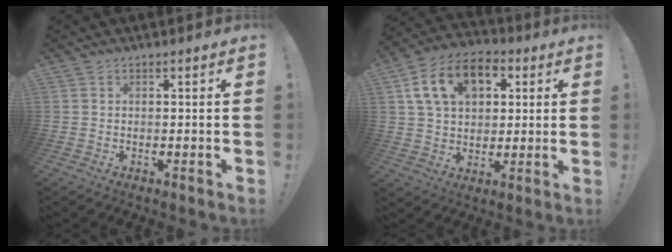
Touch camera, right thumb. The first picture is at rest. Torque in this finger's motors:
{"motor_torque": [0.81, 0.82, 0.44, -0.09, 0.08]}